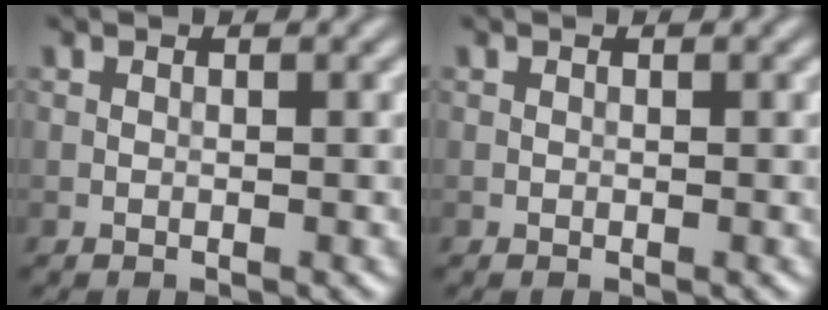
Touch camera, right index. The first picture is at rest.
{"total": 0.0}